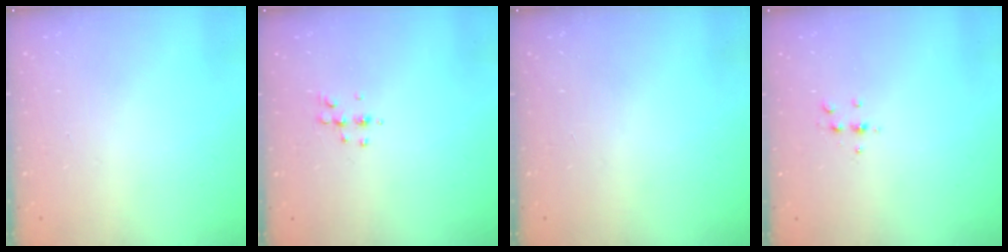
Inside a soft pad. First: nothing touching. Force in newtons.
{"total": 4.5, "press": 4.3, "slide": 1.2}
{"total": 0.0}
{"total": 5.3, "press": 5.2, "slide": 1.0}